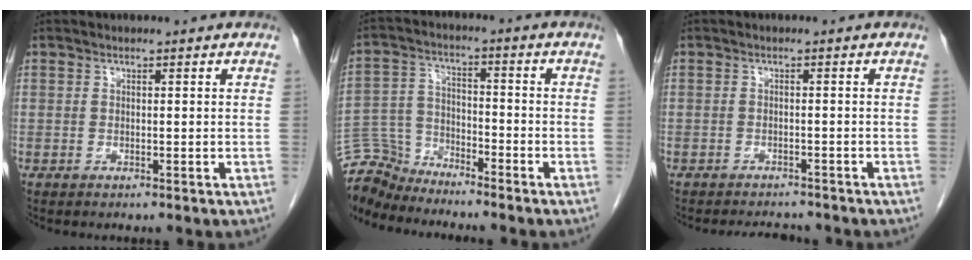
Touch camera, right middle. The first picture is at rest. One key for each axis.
{"total": 8.0, "fx": -8.0, "fy": 1.2, "fz": -0.3, "tx": -0.004, "ty": 0.010, "tz": -0.156}
{"total": 4.7, "fx": -4.4, "fy": 1.1, "fz": 1.1, "tx": -0.017, "ty": -0.006, "tz": -0.060}